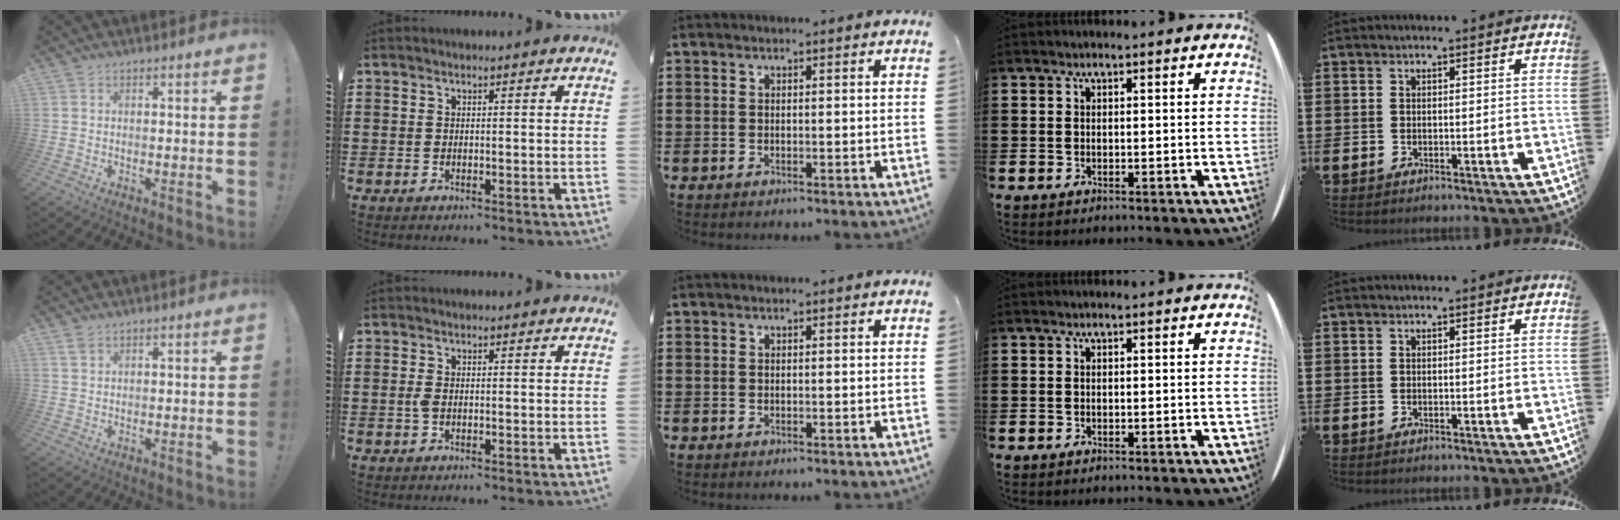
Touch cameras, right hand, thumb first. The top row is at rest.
{"thumb": {"total": 1.8, "force": [1.2, 1.0, 0.9], "torque": [-0.017, 0.000, 0.022]}, "index": {"total": 1.4, "force": [-0.2, 0.6, 1.2], "torque": [-0.031, -0.002, -0.007]}}